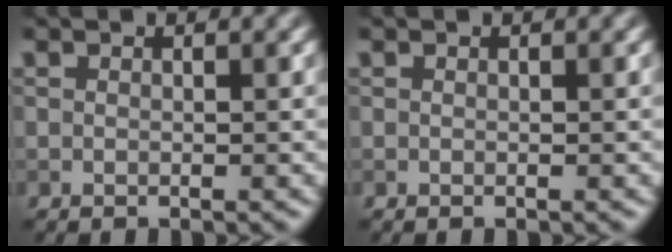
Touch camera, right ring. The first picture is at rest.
{"total": 0.0}